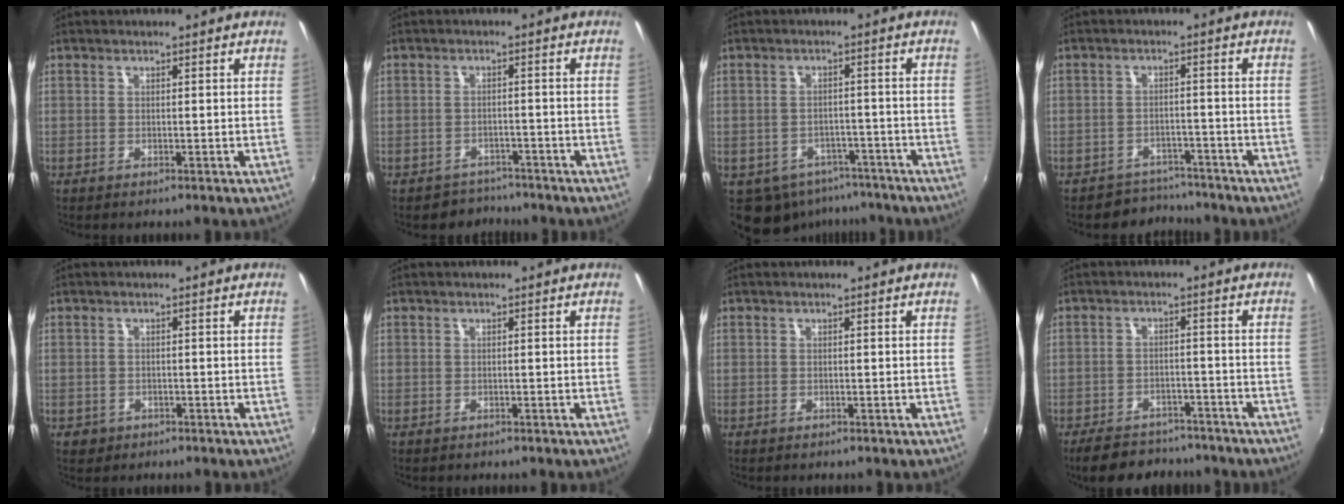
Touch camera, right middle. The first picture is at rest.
{"total": 4.0, "force": [-3.4, 2.1, -0.5], "torque": [-0.001, 0.010, -0.055]}
{"total": 10.3, "force": [-6.4, 7.2, 3.6], "torque": [-0.090, 0.002, -0.072]}
{"total": 5.7, "force": [-5.0, 2.6, -0.3], "torque": [-0.004, 0.012, -0.076]}
{"total": 2.6, "force": [-1.4, 2.1, 0.7], "torque": [-0.020, -0.002, -0.021]}
{"total": 0.0}
{"total": 0.0}
{"total": 11.8, "force": [-9.7, 5.1, 4.3], "torque": [-0.100, 0.000, -0.134]}